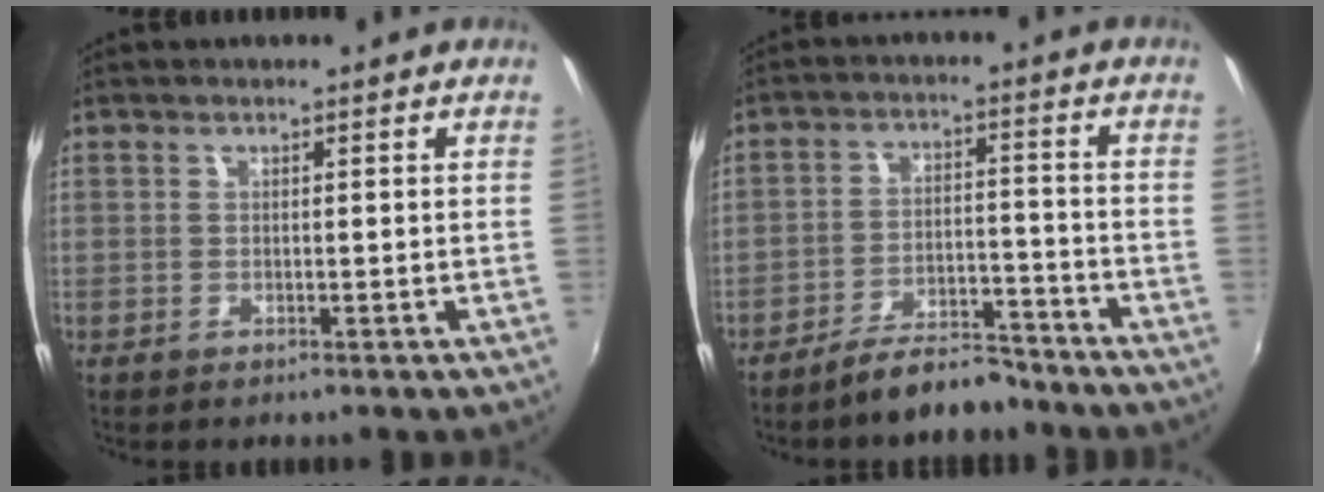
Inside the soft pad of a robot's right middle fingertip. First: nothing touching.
{"total": 8.1, "force": [-7.1, 2.3, 3.1], "torque": [-0.065, 0.020, -0.104]}